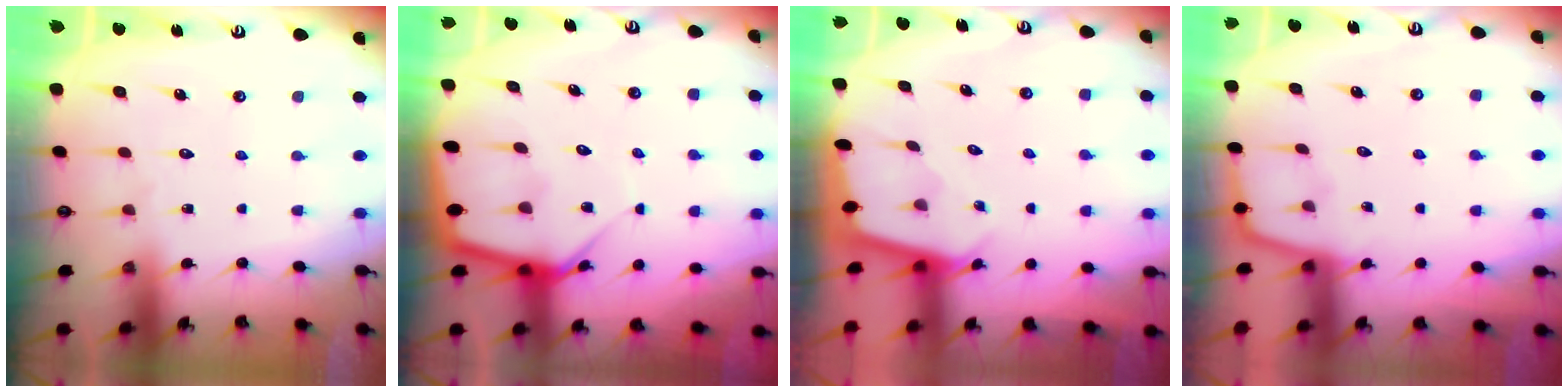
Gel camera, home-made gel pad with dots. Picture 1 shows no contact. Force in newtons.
{"total": 8.1, "press": 8.1, "slide": 0.6}
{"total": 1.8, "press": 1.8, "slide": 0.1}
{"total": 1.7, "press": 1.7, "slide": 0.4}